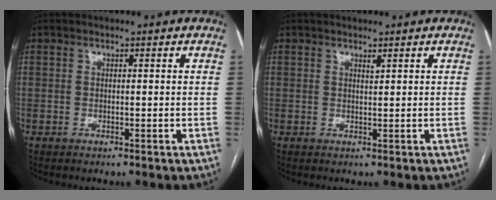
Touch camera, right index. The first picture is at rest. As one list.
[{"total": 0.5, "force": [0.5, 0.0, 0.3], "torque": [-0.008, -0.005, 0.009]}]